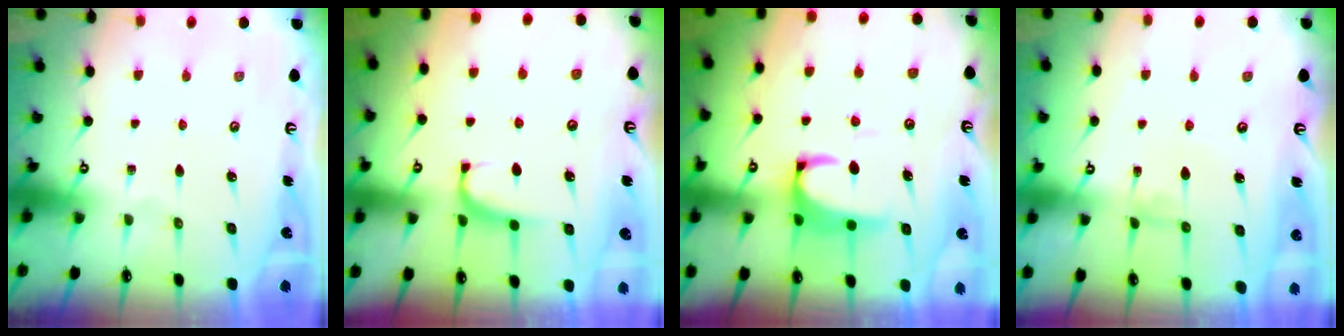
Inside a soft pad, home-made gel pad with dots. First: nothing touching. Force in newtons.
{"total": 1.4, "press": 1.2, "slide": 0.7}
{"total": 2.4, "press": 2.2, "slide": 1.0}
{"total": 1.0, "press": 0.9, "slide": 0.4}